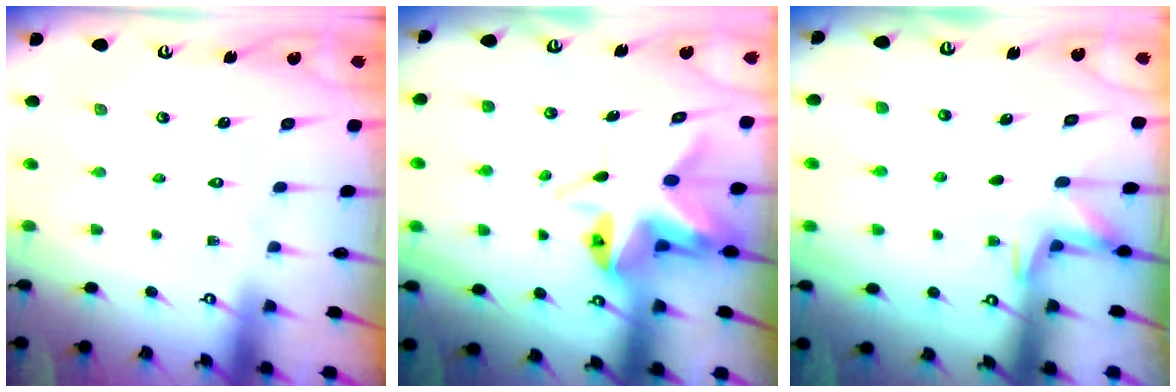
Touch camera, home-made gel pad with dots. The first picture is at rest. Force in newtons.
{"total": 8.2, "press": 8.1, "slide": 0.6}
{"total": 5.2, "press": 5.2, "slide": 0.8}